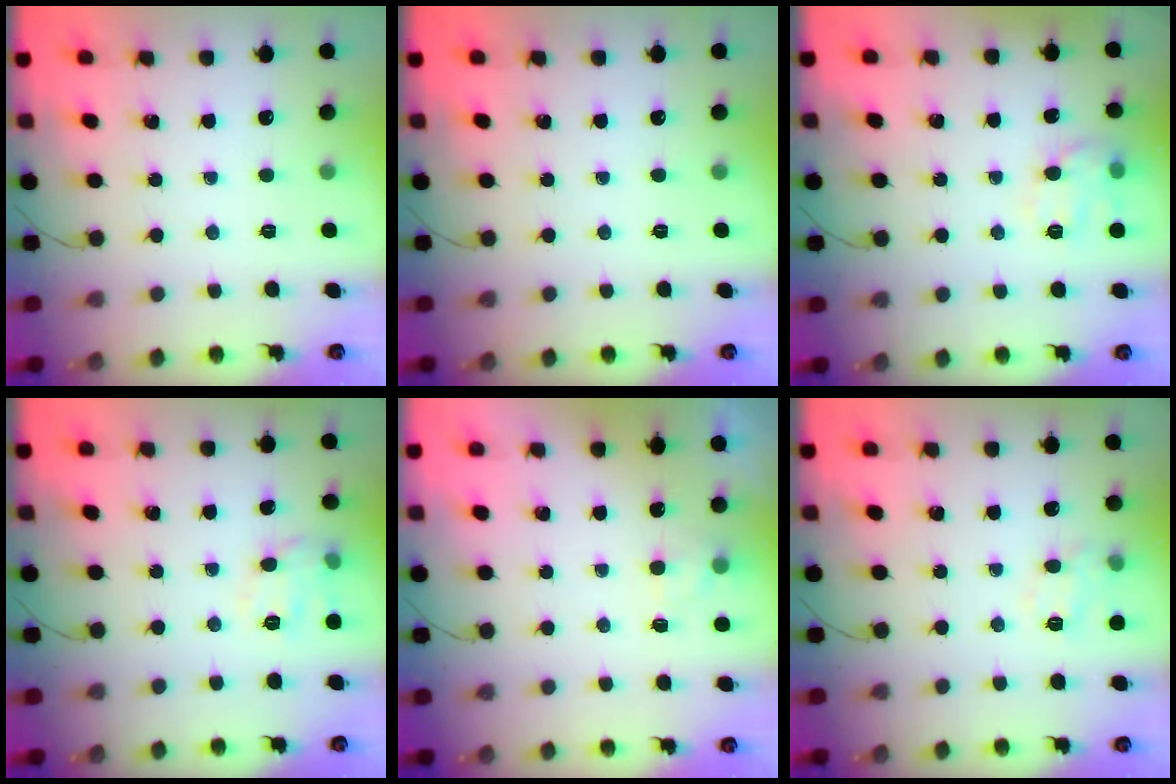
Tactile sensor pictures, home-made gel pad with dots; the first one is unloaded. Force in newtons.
{"total": 0.0}
{"total": 10.8, "press": 10.8, "slide": 0.4}
{"total": 9.3, "press": 9.3, "slide": 1.3}
{"total": 2.7, "press": 2.3, "slide": 1.4}
{"total": 9.5, "press": 9.4, "slide": 1.0}